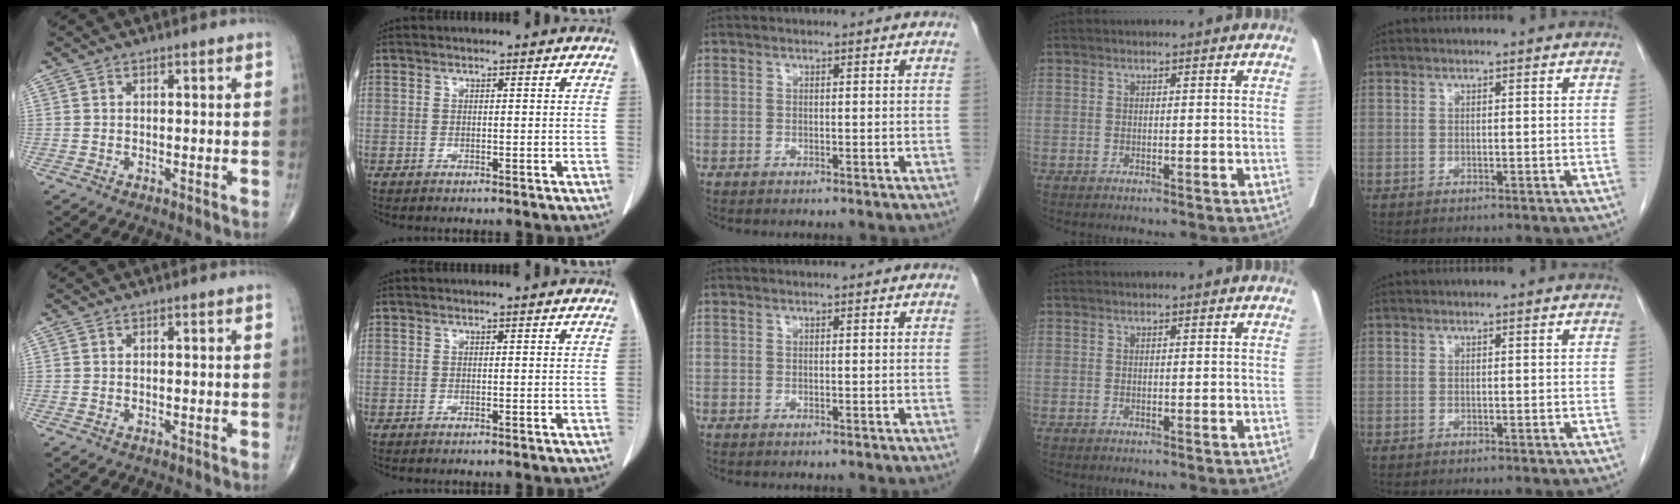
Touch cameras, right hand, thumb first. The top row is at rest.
{}